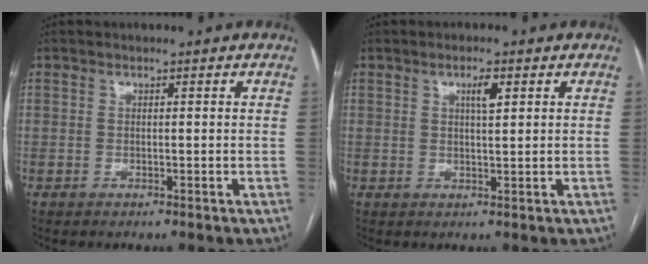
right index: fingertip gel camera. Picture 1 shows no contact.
{"total": 2.6, "force": [1.1, 0.5, 2.3], "torque": [-0.039, 0.001, 0.018]}